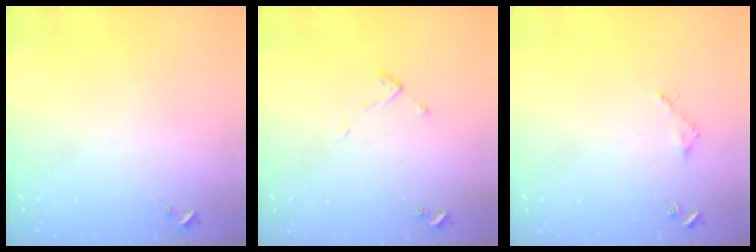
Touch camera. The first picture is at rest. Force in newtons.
{"total": 4.7, "press": 4.7, "slide": 0.3}
{"total": 1.6, "press": 1.6, "slide": 0.2}